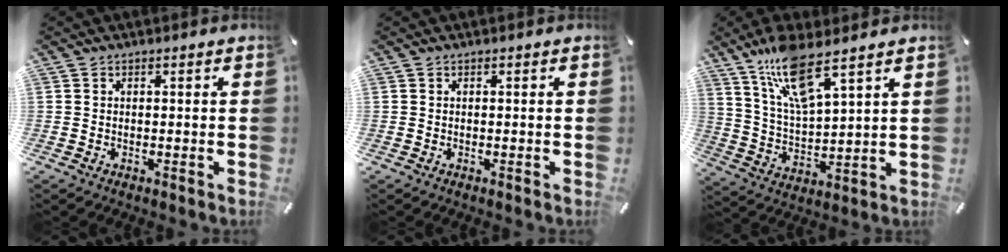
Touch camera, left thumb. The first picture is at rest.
{"total": 0.0}
{"total": 12.7, "force": [9.4, 2.9, 8.1], "torque": [-0.173, -0.033, 0.169]}